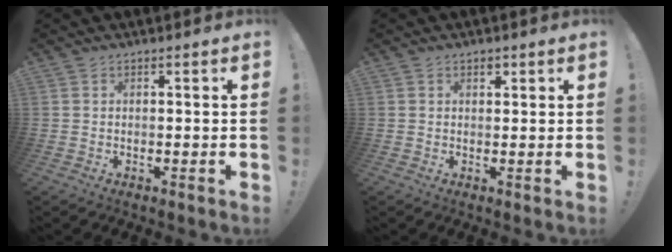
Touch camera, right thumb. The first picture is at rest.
{"total": 1.4, "force": [0.9, 0.9, 0.5], "torque": [0.002, -0.003, 0.013]}